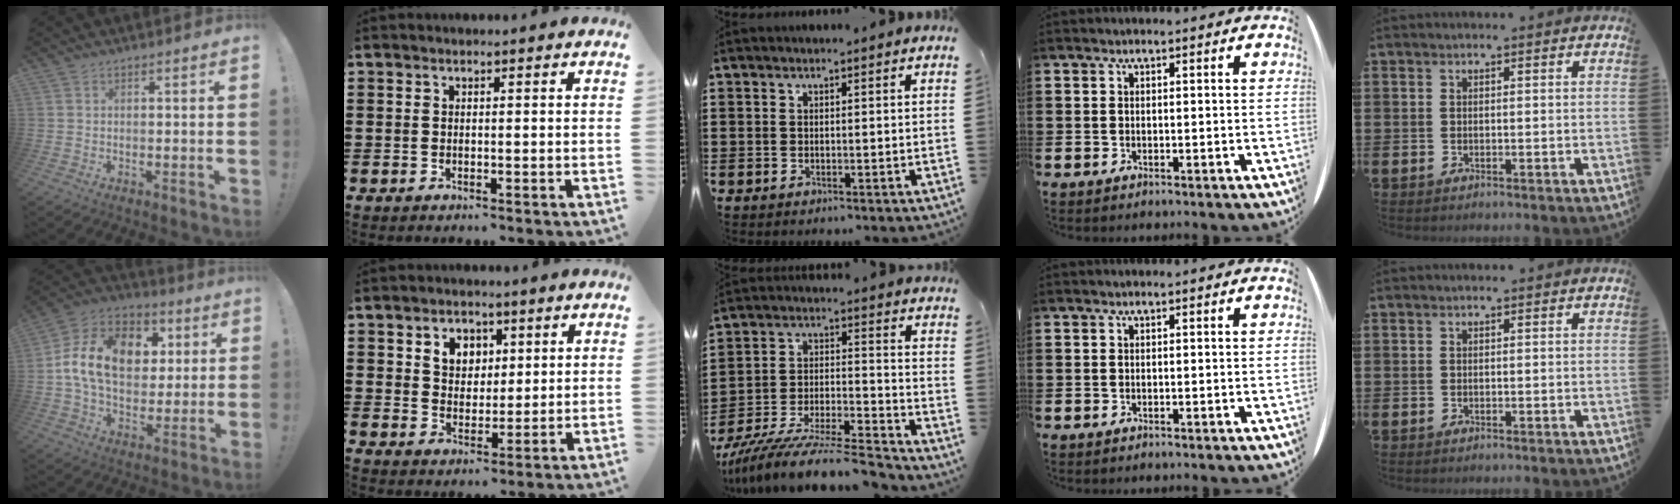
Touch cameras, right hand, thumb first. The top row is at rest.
{"thumb": {"total": 18.0, "force": [3.6, 13.0, 11.8], "torque": [-0.188, 0.002, 0.070]}, "index": {"total": 4.2, "force": [1.8, 3.6, 1.4], "torque": [-0.036, 0.010, 0.030]}, "middle": {"total": 10.8, "force": [-10.0, 0.4, 4.2], "torque": [-0.068, 0.016, -0.194]}}